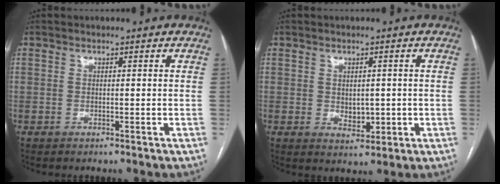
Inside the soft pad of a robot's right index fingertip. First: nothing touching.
{"total": 3.4, "force": [-0.1, 2.1, 2.6], "torque": [-0.037, -0.003, 0.008]}